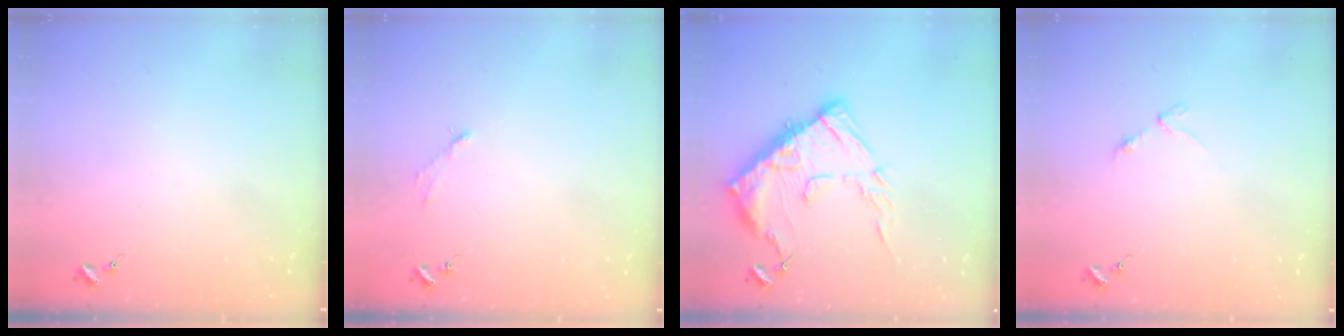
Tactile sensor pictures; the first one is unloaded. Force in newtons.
{"total": 2.9, "press": 2.9, "slide": 0.4}
{"total": 15.8, "press": 15.7, "slide": 1.6}
{"total": 3.2, "press": 3.1, "slide": 0.5}